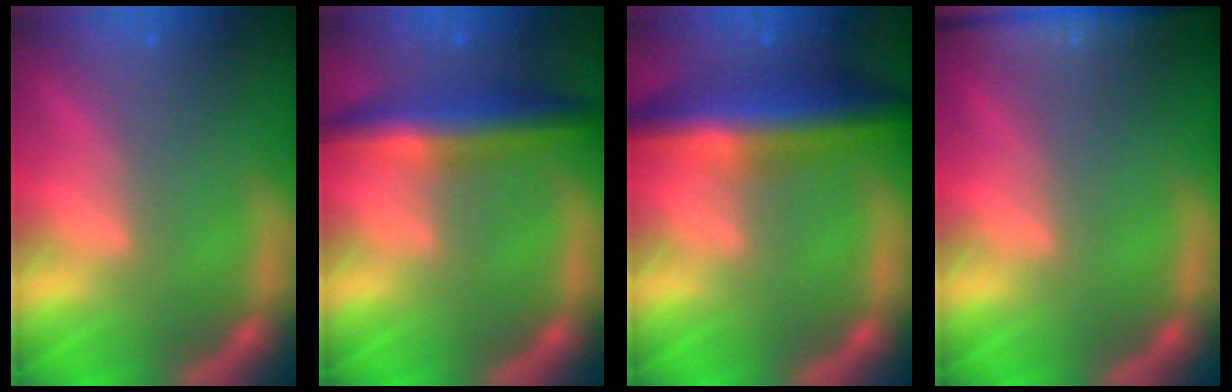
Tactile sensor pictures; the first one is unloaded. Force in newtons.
{"total": 5.5}
{"total": 7.5}
{"total": 6.0}